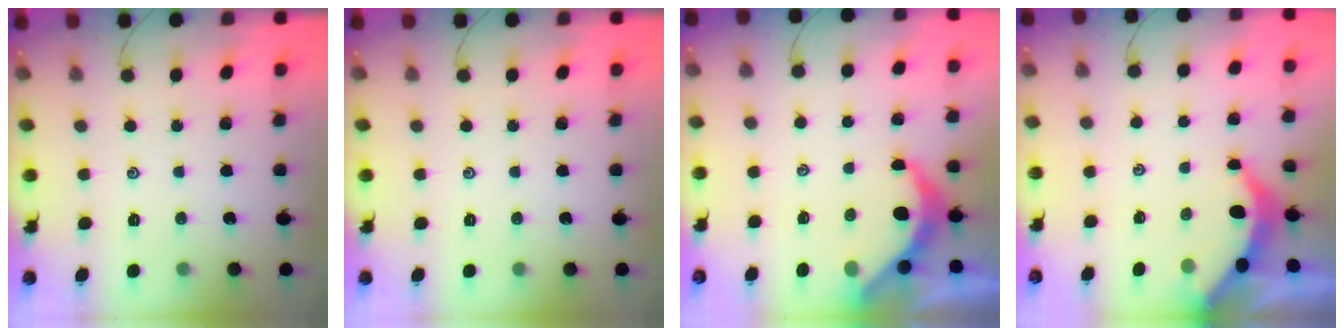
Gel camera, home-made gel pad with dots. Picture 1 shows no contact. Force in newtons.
{"total": 0.0}
{"total": 6.3, "press": 6.3, "slide": 0.5}
{"total": 3.7, "press": 3.6, "slide": 0.5}